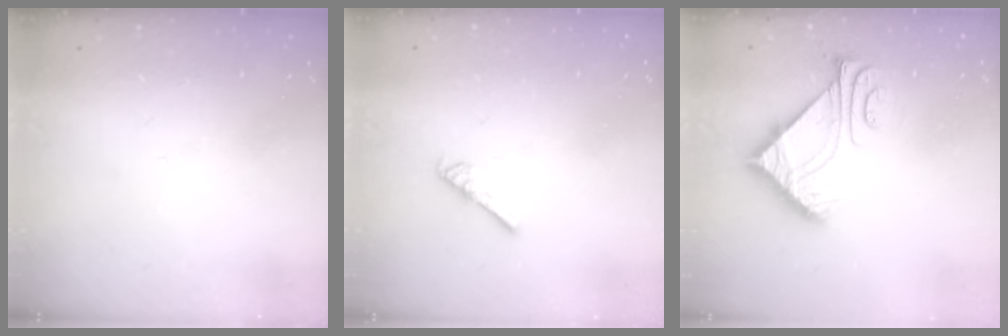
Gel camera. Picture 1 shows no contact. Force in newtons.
{"total": 2.7, "press": 2.6, "slide": 0.4}
{"total": 7.7, "press": 7.6, "slide": 1.0}